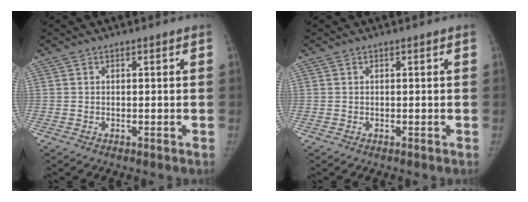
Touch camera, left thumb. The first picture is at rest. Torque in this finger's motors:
{"motor_torque": [0.19, -0.11, 0.21, -0.69, 0.07]}